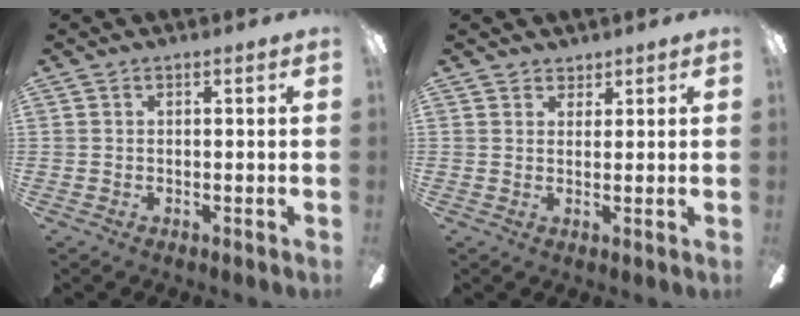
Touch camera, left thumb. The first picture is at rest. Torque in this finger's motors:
{"motor_torque": [0.10, -0.03, -0.15, 0.27, -0.02]}